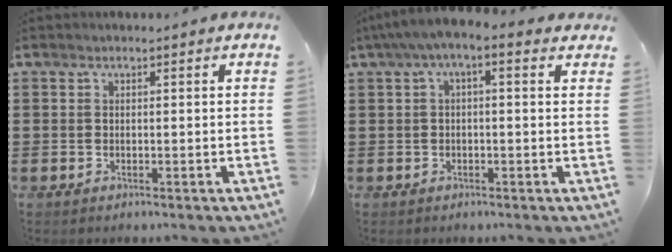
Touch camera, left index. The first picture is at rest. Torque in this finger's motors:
{"motor_torque": [2.14, 0.00, 0.45, 0.21]}